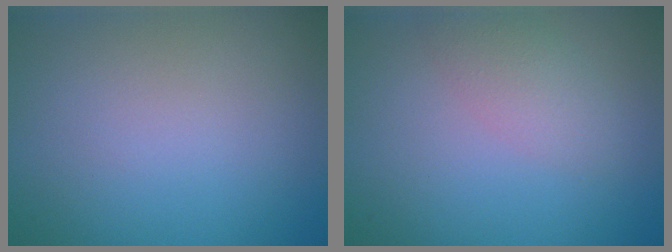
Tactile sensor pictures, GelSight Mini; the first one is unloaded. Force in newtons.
{"total": 2.4, "press": 2.4, "slide": 0.2}